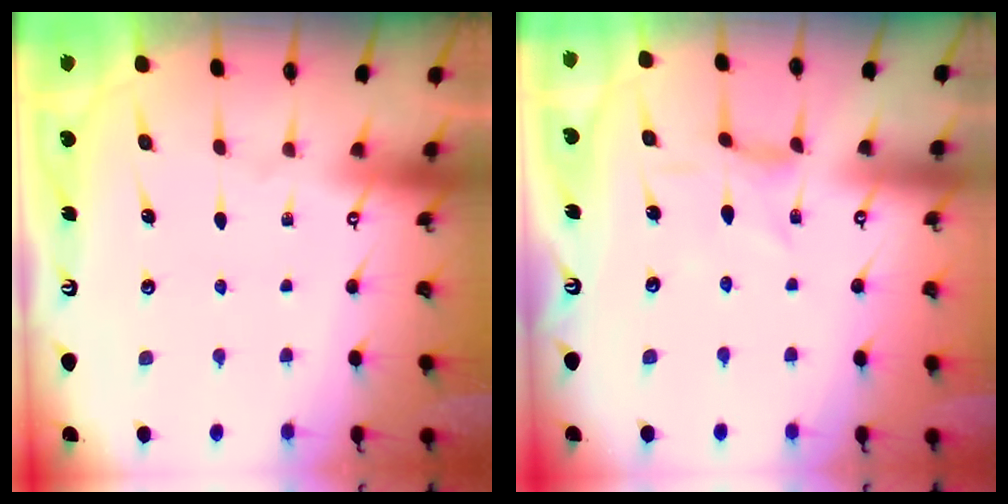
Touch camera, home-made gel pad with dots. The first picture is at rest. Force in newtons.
{"total": 2.4, "press": 2.4, "slide": 0.3}